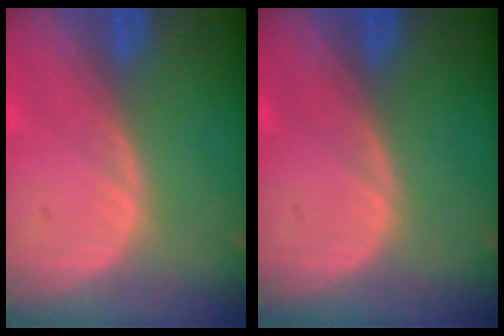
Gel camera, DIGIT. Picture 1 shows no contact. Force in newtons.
{"total": 0.0}